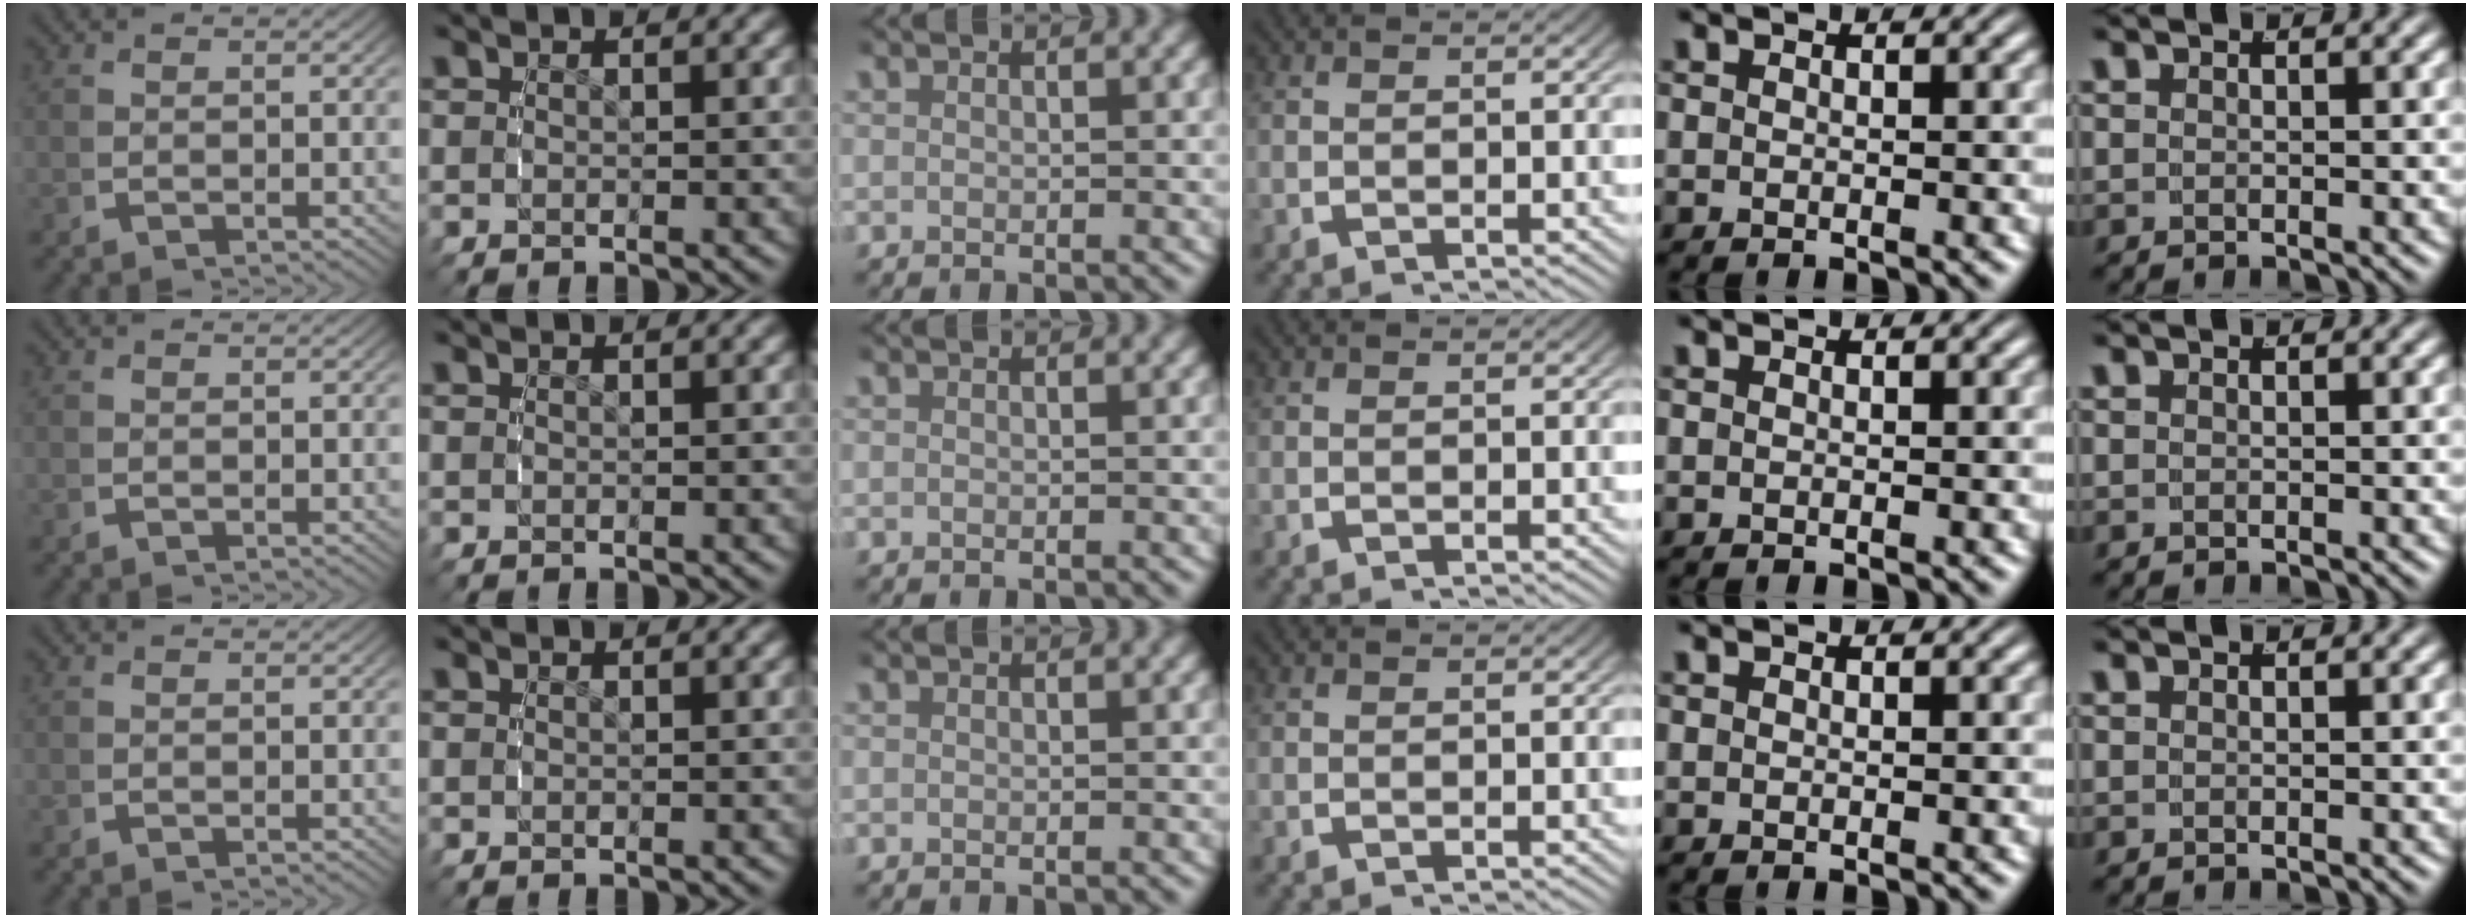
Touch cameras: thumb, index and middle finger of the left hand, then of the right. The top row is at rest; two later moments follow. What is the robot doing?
{"motion": "reach", "object": "air blower"}